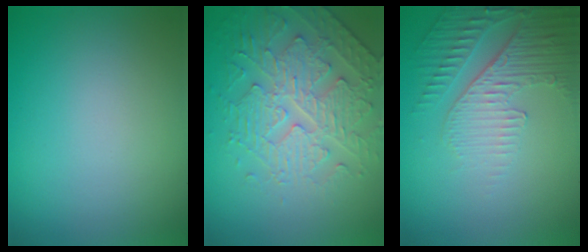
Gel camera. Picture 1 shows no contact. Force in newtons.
{"total": 4.4, "press": 4.1, "slide": 1.6}
{"total": 5.1, "press": 3.3, "slide": 3.9}